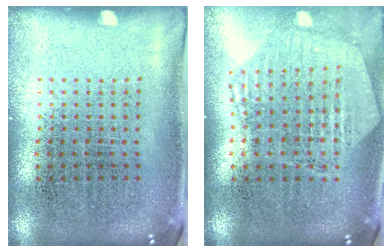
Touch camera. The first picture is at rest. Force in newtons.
{"total": 1.2, "press": 1.2, "slide": 0.2}